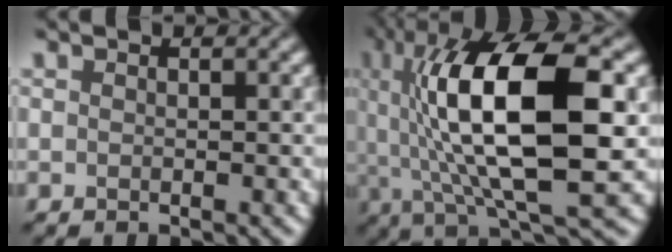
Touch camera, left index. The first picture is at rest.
{"total": 14.4, "force": [1.4, 4.7, 13.6], "torque": [-0.230, 0.010, 0.021]}